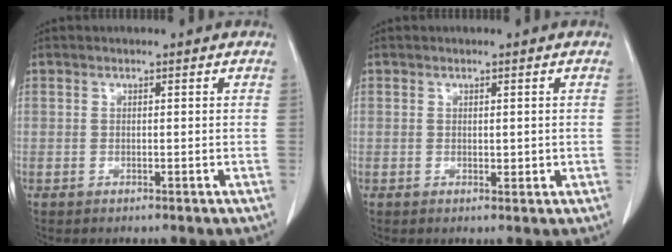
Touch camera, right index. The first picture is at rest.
{"total": 1.4, "force": [0.1, 0.8, 1.1], "torque": [-0.015, -0.004, 0.005]}